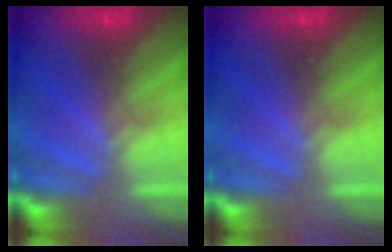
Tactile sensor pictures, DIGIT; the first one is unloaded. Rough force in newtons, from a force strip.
{"total": 0.0}